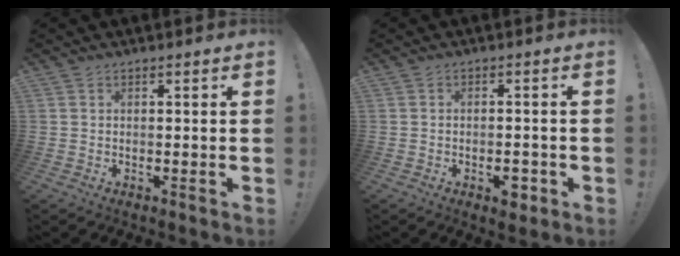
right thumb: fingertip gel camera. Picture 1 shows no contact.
{"total": 3.7, "force": [-1.9, 1.9, 2.5], "torque": [-0.030, 0.010, -0.030]}